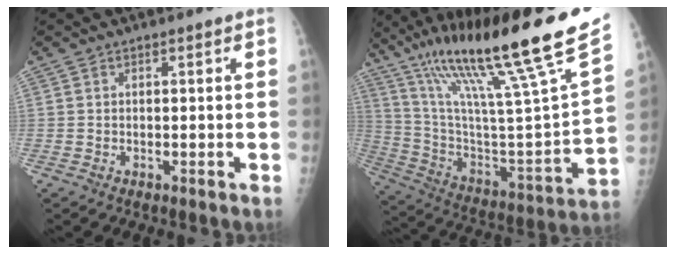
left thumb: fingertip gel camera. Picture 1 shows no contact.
{"total": 33.1, "force": [21.2, 2.9, 25.3], "torque": [-0.411, -0.053, 0.360]}